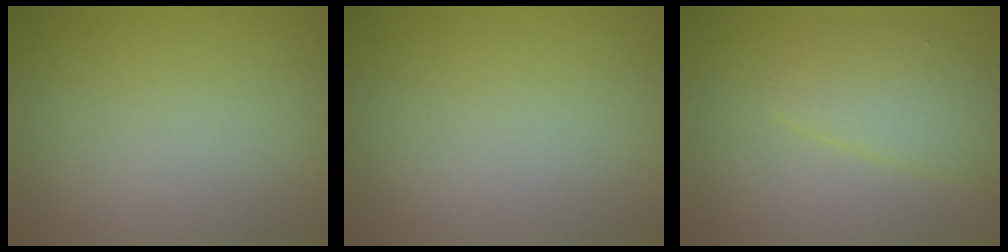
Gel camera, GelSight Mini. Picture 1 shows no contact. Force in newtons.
{"total": 0.0}
{"total": 3.3, "press": 3.3, "slide": 0.1}